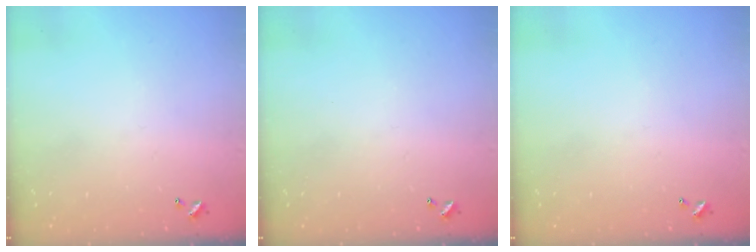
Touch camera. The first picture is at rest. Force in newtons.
{"total": 0.0}
{"total": 0.0}